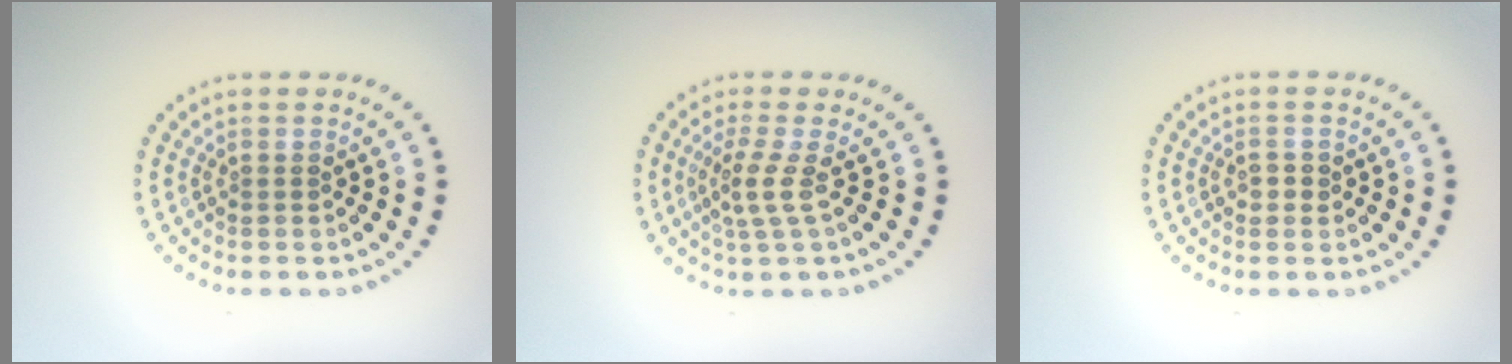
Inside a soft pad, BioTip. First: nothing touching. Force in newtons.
{"total": 2.3, "press": 1.6, "slide": 1.7}
{"total": 1.0, "press": 1.0, "slide": 0.1}